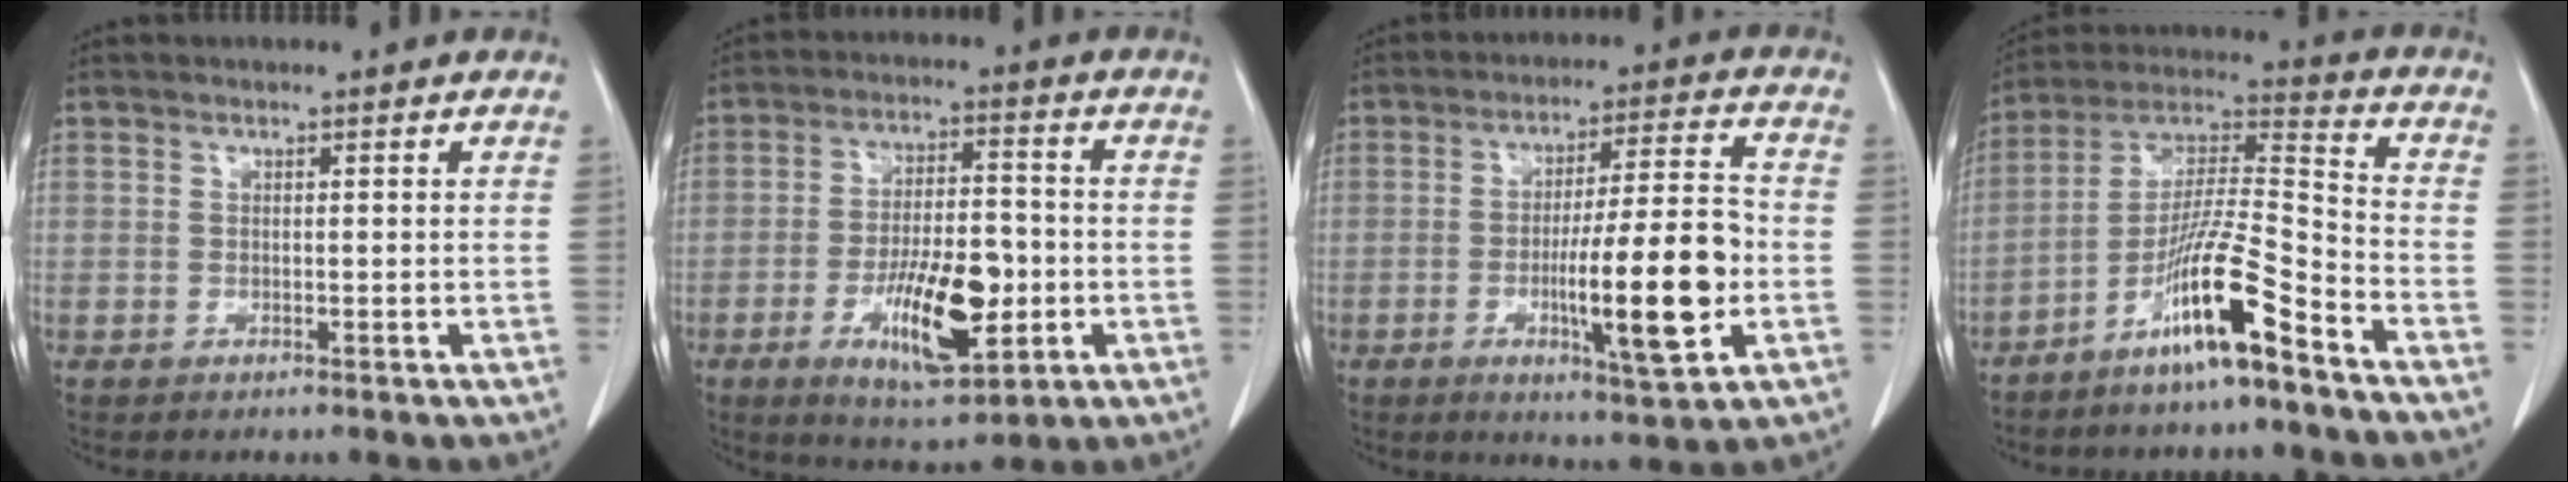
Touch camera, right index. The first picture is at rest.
{"total": 13.1, "force": [-3.9, 4.2, 11.8], "torque": [-0.204, -0.004, -0.058]}
{"total": 14.2, "force": [-3.4, 1.1, 13.8], "torque": [-0.220, -0.004, -0.053]}
{"total": 13.6, "force": [-8.5, 0.3, 10.6], "torque": [-0.204, -0.005, -0.163]}